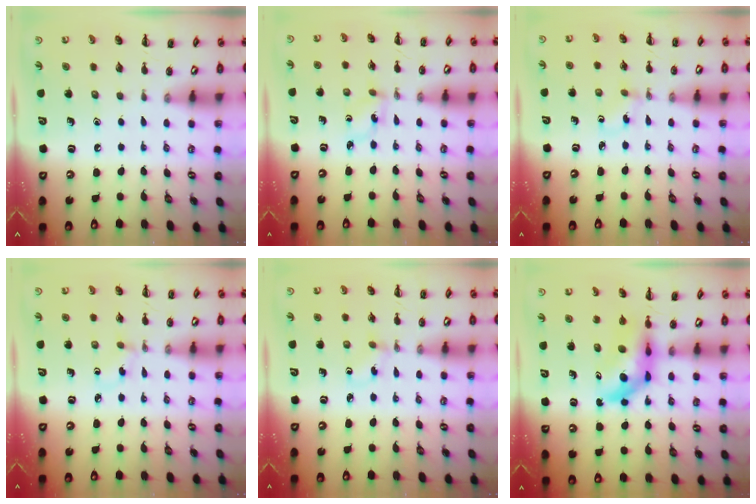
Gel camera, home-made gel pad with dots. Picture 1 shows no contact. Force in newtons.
{"total": 2.7, "press": 2.6, "slide": 0.9}
{"total": 1.0, "press": 0.8, "slide": 0.6}
{"total": 2.3, "press": 2.0, "slide": 1.1}
{"total": 1.0, "press": 0.8, "slide": 0.6}
{"total": 5.2, "press": 5.0, "slide": 1.4}